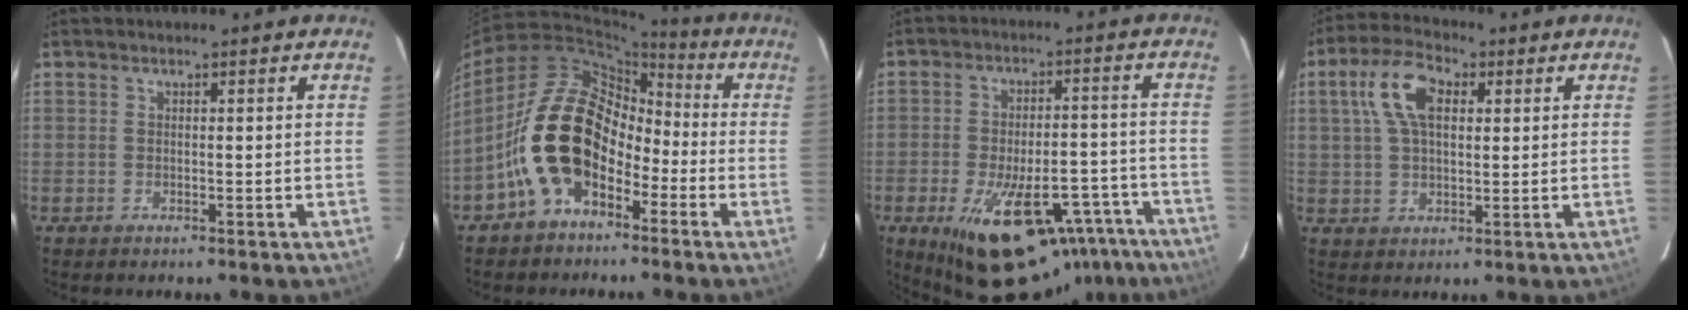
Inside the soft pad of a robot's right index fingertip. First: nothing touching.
{"total": 14.6, "force": [-5.8, 9.7, 9.3], "torque": [-0.172, 0.019, -0.104]}
{"total": 22.8, "force": [-14.5, 10.3, 14.2], "torque": [-0.222, -0.003, -0.184]}
{"total": 9.6, "force": [2.9, 5.0, 7.6], "torque": [-0.152, 0.025, 0.053]}